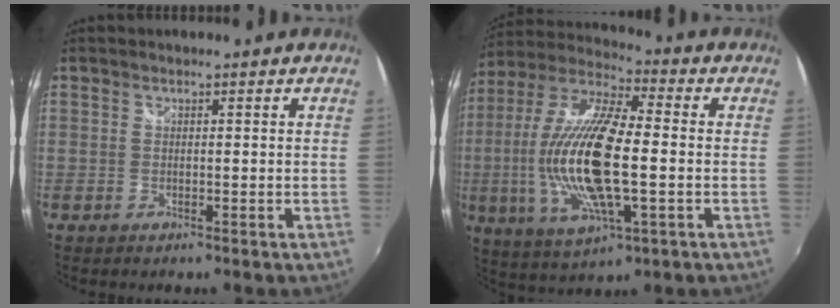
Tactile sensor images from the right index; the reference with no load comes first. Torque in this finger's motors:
{"motor_torque": [2.14, 0.00, 1.05, 0.21]}